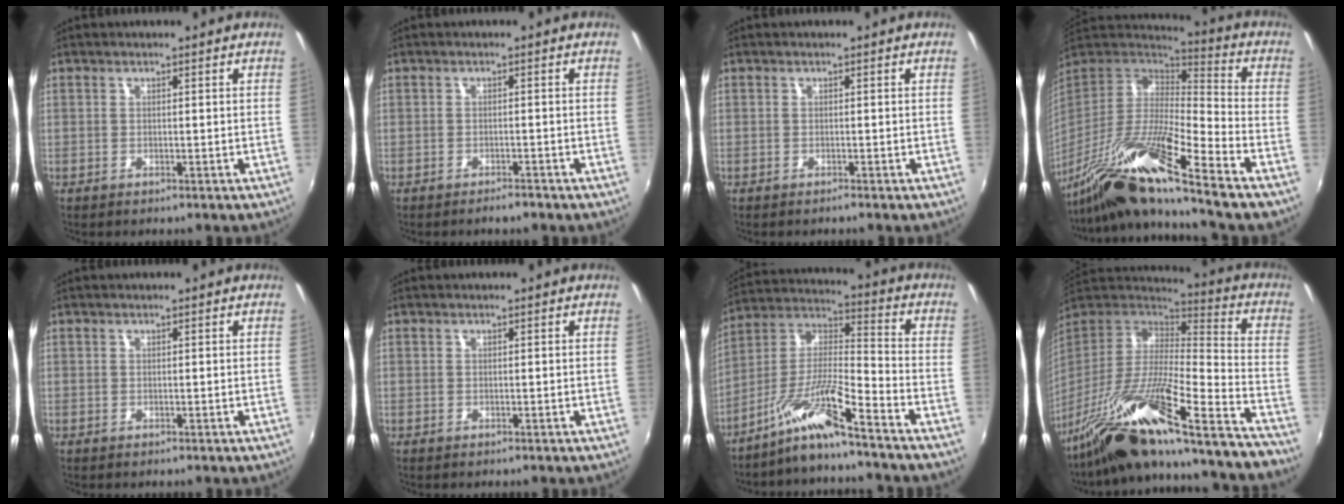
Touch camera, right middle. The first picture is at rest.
{"total": 1.8, "force": [-1.6, 0.4, 0.7], "torque": [-0.017, -0.002, -0.025]}
{"total": 0.0}
{"total": 18.7, "force": [-12.5, 0.5, 13.9], "torque": [-0.250, -0.025, -0.248]}
{"total": 0.0}
{"total": 0.0}
{"total": 9.8, "force": [-7.6, -0.8, 6.0], "torque": [-0.123, 0.018, -0.154]}
{"total": 28.4, "force": [-21.8, 2.9, 17.9], "torque": [-0.269, -0.059, -0.357]}